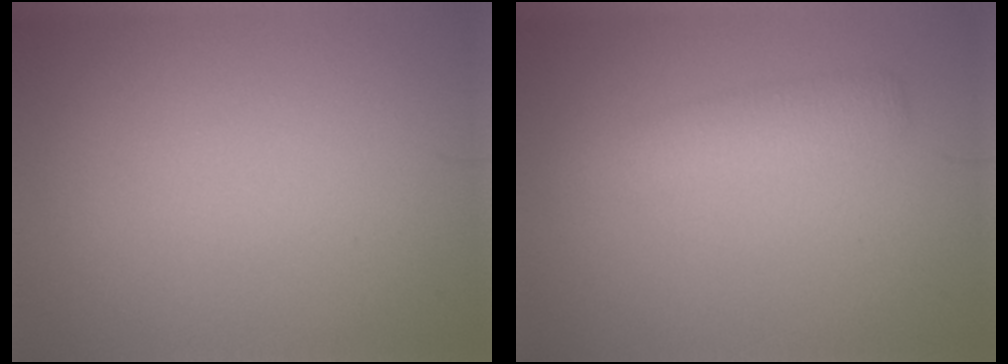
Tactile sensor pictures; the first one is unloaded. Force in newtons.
{"total": 2.6, "press": 2.6, "slide": 0.0}